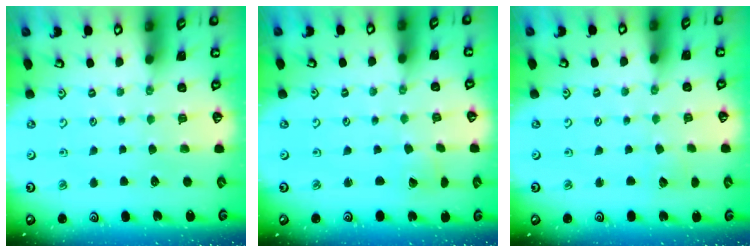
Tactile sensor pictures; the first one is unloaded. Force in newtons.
{"total": 1.5, "press": 1.5, "slide": 0.2}
{"total": 3.6, "press": 3.6, "slide": 0.3}